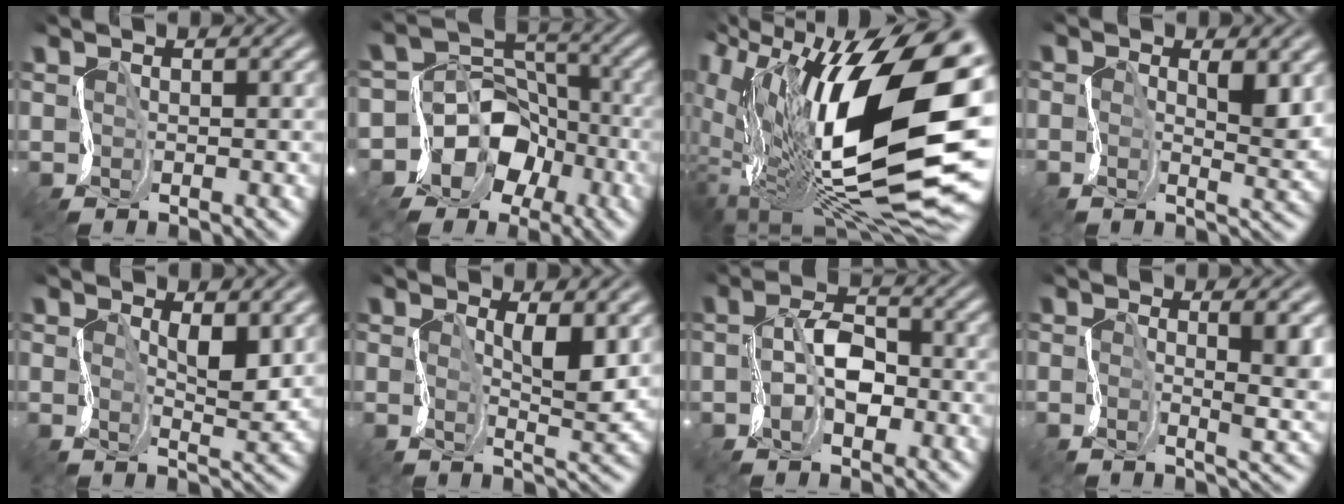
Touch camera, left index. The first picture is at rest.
{"total": 8.7, "force": [-4.6, 7.2, 2.0], "torque": [-0.020, 0.005, -0.102]}
{"total": 19.4, "force": [2.7, 8.6, 17.1], "torque": [-0.287, 0.004, 0.040]}
{"total": 2.6, "force": [0.1, 1.1, 2.3], "torque": [-0.051, -0.002, -0.002]}
{"total": 2.3, "force": [0.1, 0.9, 2.1], "torque": [-0.048, -0.001, 0.000]}
{"total": 2.6, "force": [0.1, 0.7, 2.5], "torque": [-0.055, -0.002, 0.001]}
{"total": 3.7, "force": [-1.5, 2.3, 2.6], "torque": [-0.049, 0.003, -0.033]}
{"total": 3.7, "force": [-0.2, 1.1, 3.5], "torque": [-0.062, -0.005, -0.010]}